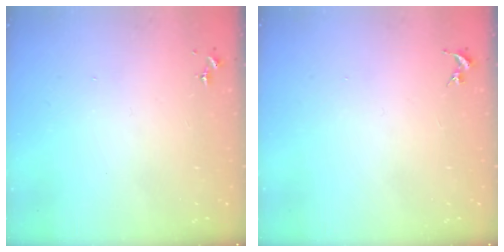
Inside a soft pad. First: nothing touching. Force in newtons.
{"total": 0.0}